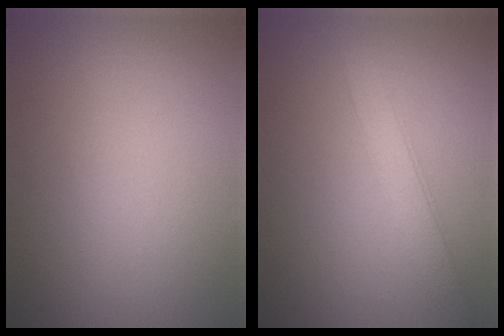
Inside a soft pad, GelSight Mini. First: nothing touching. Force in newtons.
{"total": 2.5, "press": 2.5, "slide": 0.1}